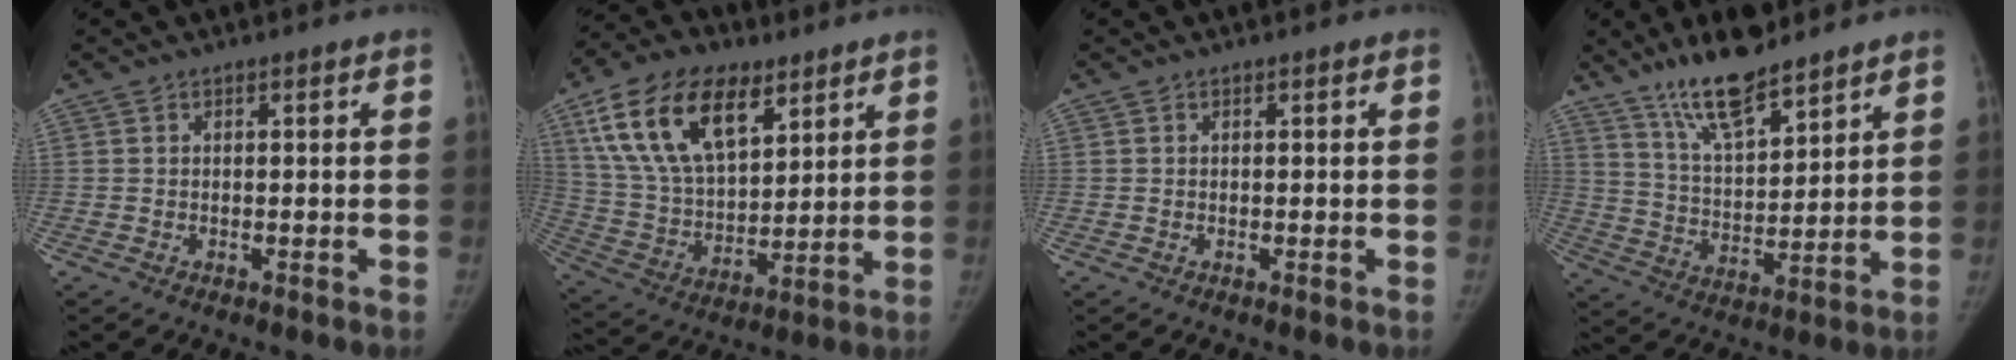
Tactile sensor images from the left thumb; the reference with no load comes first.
{"total": 20.6, "force": [10.3, 10.9, 14.1], "torque": [-0.236, -0.029, 0.193]}
{"total": 0.0}
{"total": 13.1, "force": [10.1, 3.7, 7.5], "torque": [-0.108, -0.059, 0.186]}